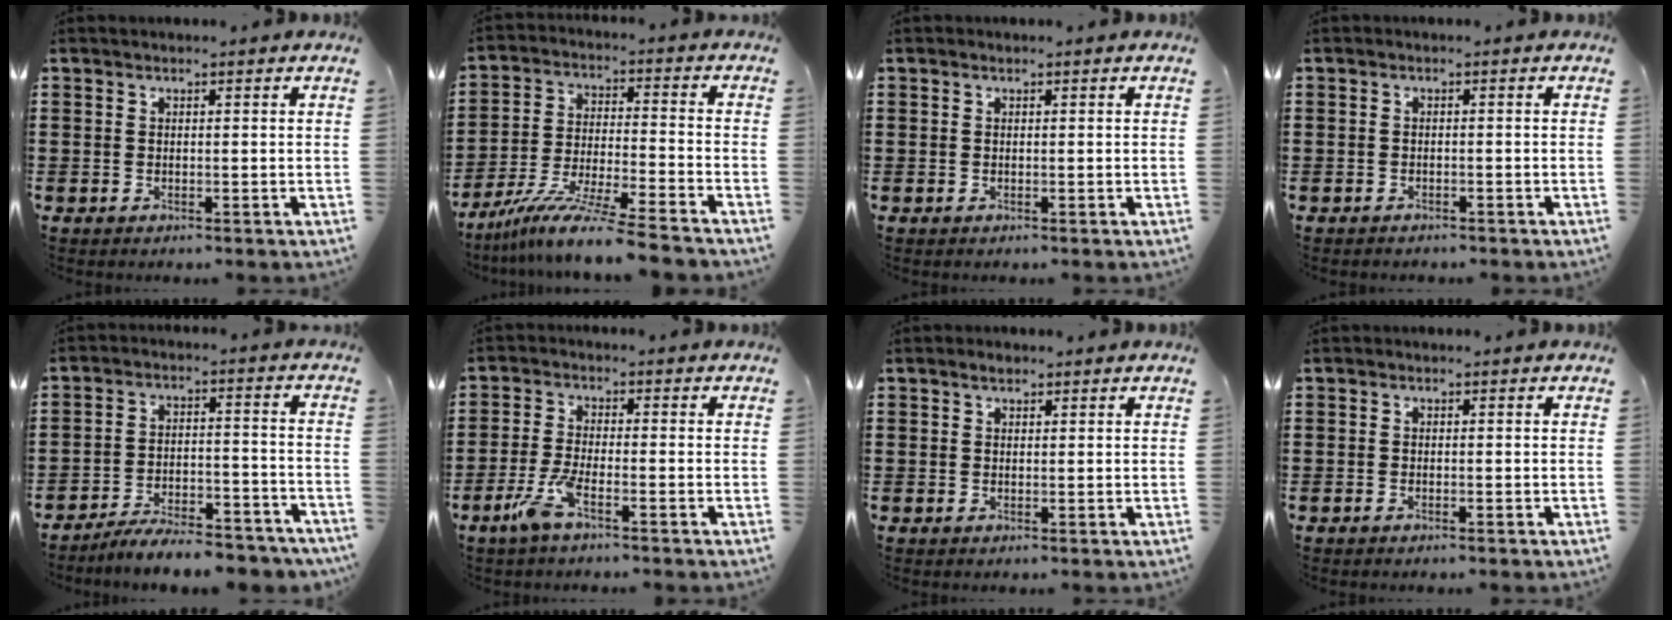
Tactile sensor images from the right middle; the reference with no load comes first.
{"total": 10.1, "force": [-8.8, -0.4, 4.9], "torque": [-0.097, -0.001, -0.175]}
{"total": 0.0}
{"total": 0.7, "force": [-0.7, 0.3, -0.1], "torque": [0.000, 0.003, -0.016]}
{"total": 6.6, "force": [-6.3, 0.6, 1.9], "torque": [-0.031, 0.008, -0.123]}
{"total": 4.9, "force": [-2.8, 0.7, 4.0], "torque": [-0.100, -0.016, -0.055]}
{"total": 0.9, "force": [0.7, 0.4, 0.3], "torque": [0.002, 0.000, 0.011]}
{"total": 0.0}